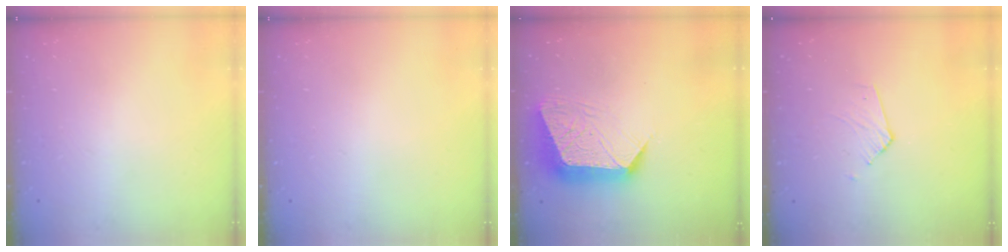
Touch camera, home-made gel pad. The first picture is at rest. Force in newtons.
{"total": 0.0}
{"total": 13.1, "press": 13.1, "slide": 1.2}
{"total": 2.9, "press": 2.9, "slide": 0.2}